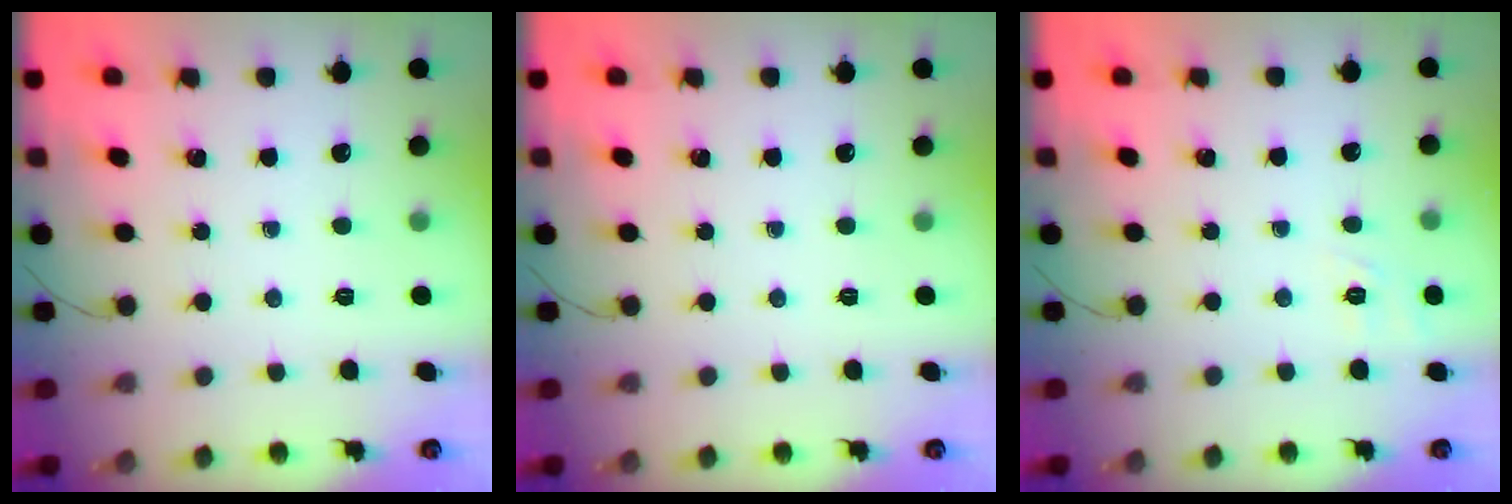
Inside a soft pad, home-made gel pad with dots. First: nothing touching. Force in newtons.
{"total": 0.0}
{"total": 2.0, "press": 0.9, "slide": 1.8}